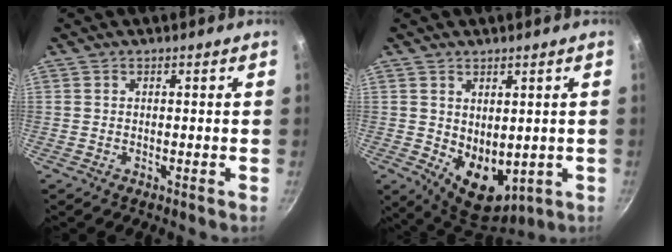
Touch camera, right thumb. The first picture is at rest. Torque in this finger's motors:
{"motor_torque": [-0.37, 0.77, -0.08, 0.22, 0.11]}